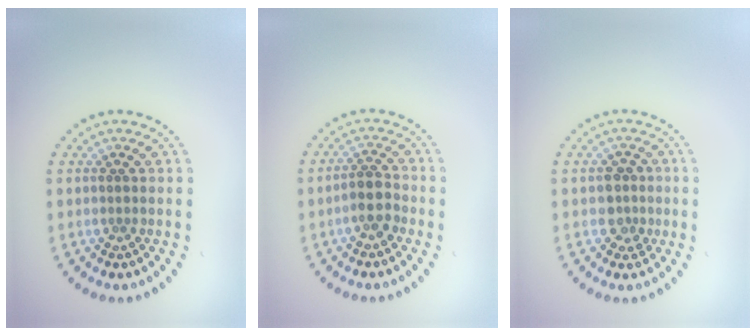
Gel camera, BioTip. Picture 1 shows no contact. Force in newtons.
{"total": 2.5, "press": 2.3, "slide": 1.0}
{"total": 2.0, "press": 1.8, "slide": 0.8}